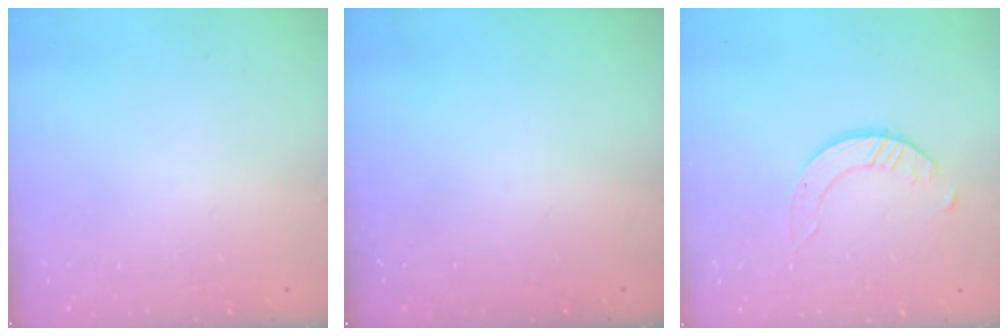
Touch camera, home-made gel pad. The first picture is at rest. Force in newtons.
{"total": 0.0}
{"total": 1.6, "press": 1.6, "slide": 0.2}